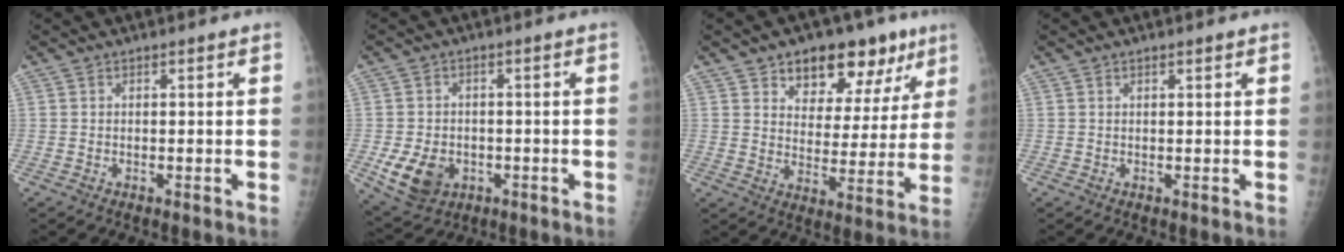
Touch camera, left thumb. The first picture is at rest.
{"total": 8.5, "force": [-2.5, 6.5, 4.9], "torque": [-0.079, 0.005, -0.029]}
{"total": 15.5, "force": [9.3, 9.1, 8.5], "torque": [-0.053, -0.035, 0.133]}
{"total": 0.6, "force": [0.4, 0.1, 0.3], "torque": [-0.006, -0.001, 0.007]}